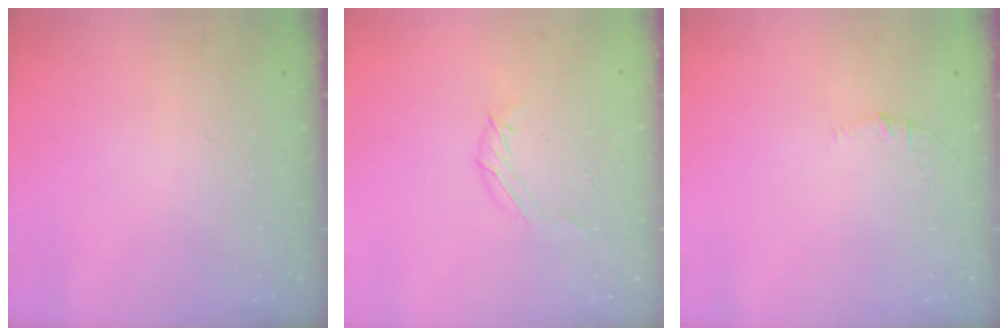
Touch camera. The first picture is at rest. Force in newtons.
{"total": 5.5, "press": 5.4, "slide": 1.2}
{"total": 4.8, "press": 4.7, "slide": 1.2}